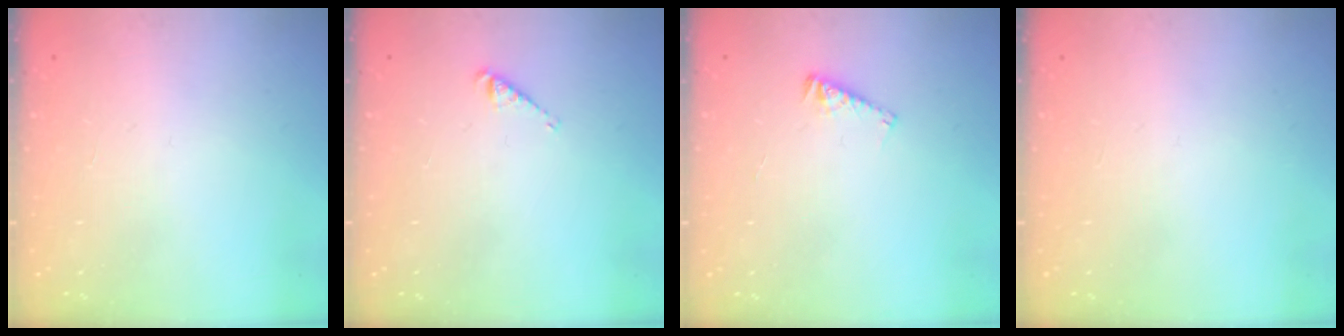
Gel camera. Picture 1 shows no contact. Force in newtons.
{"total": 3.6, "press": 3.5, "slide": 0.5}
{"total": 4.6, "press": 4.6, "slide": 0.2}
{"total": 0.0}